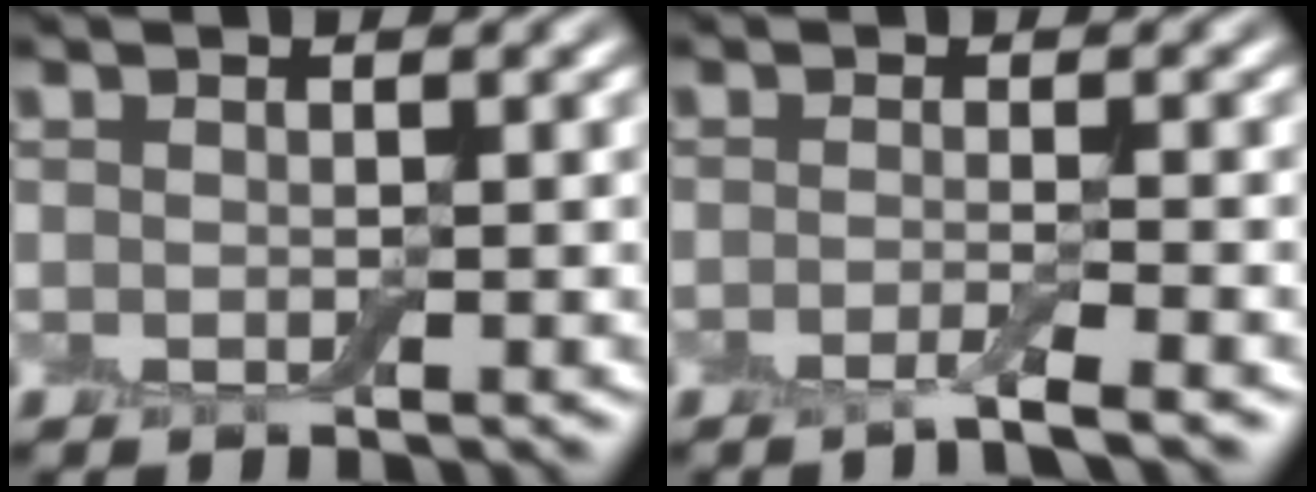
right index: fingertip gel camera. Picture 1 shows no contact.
{"total": 2.2, "force": [-1.2, 0.3, 1.8], "torque": [-0.022, -0.001, -0.031]}